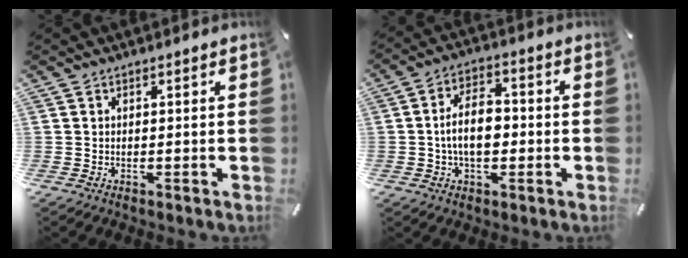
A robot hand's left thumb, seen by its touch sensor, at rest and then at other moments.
{"total": 9.6, "force": [-1.0, 5.8, 7.5], "torque": [-0.135, 0.008, -0.021]}